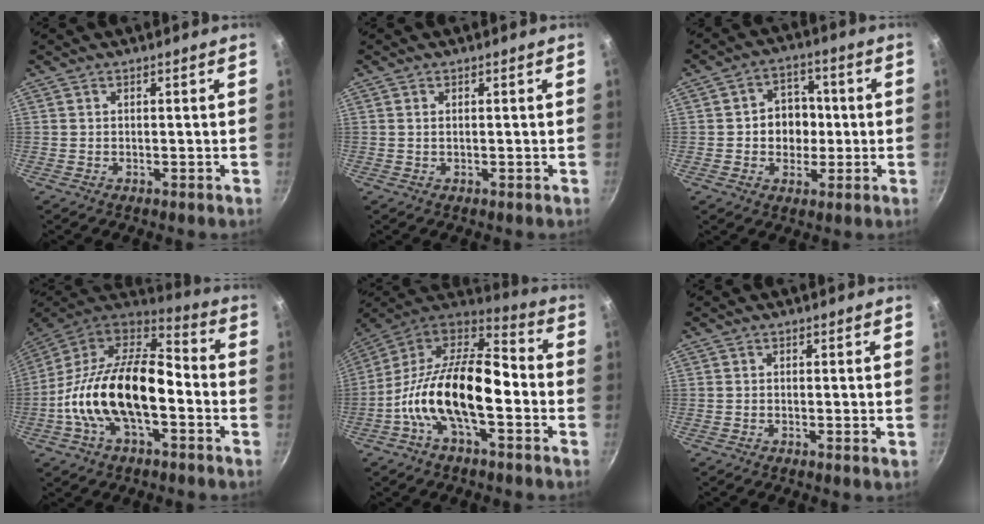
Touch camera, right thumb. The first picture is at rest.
{"total": 0.6, "force": [0.2, 0.3, 0.5], "torque": [-0.009, 0.000, 0.003]}
{"total": 8.7, "force": [-0.2, 7.2, 4.8], "torque": [-0.027, 0.011, -0.008]}
{"total": 23.3, "force": [-4.6, 12.3, 19.3], "torque": [-0.339, 0.050, -0.098]}
{"total": 20.6, "force": [-4.7, 9.7, 17.6], "torque": [-0.309, 0.047, -0.106]}
{"total": 0.7, "force": [-0.2, 0.0, 0.6], "torque": [-0.011, -0.002, -0.006]}